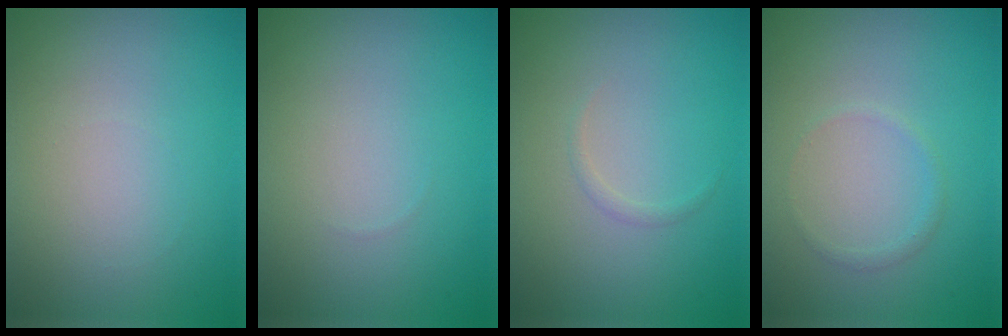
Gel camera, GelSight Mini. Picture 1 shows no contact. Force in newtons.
{"total": 0.0}
{"total": 0.5, "press": 0.5, "slide": 0.0}
{"total": 0.7, "press": 0.7, "slide": 0.0}